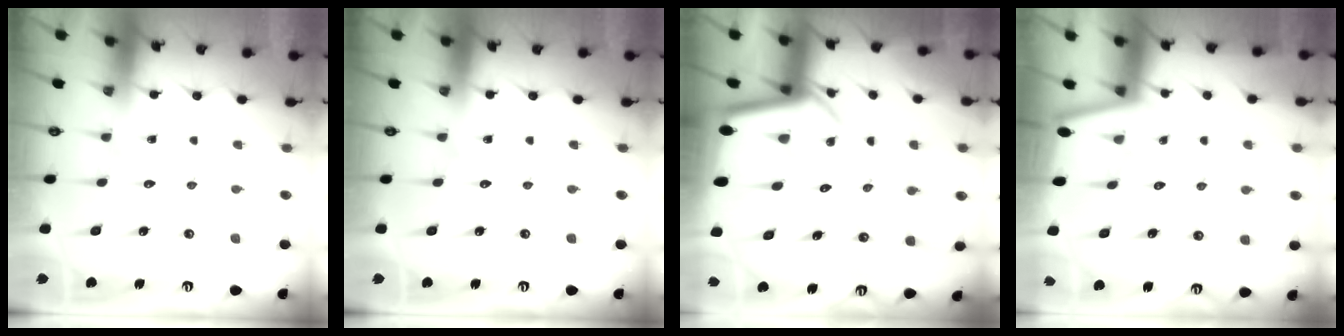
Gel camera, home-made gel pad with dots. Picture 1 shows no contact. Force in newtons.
{"total": 0.0}
{"total": 6.3, "press": 6.3, "slide": 0.6}
{"total": 1.3, "press": 1.2, "slide": 0.2}